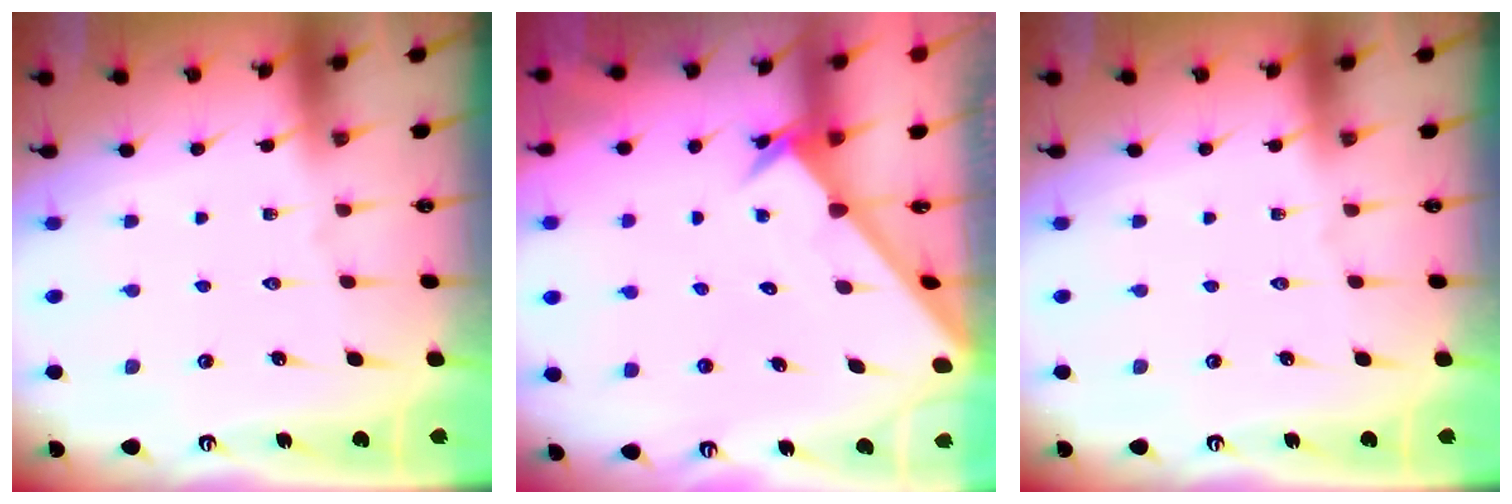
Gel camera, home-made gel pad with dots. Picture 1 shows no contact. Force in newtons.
{"total": 2.5, "press": 2.5, "slide": 0.2}
{"total": 0.0}